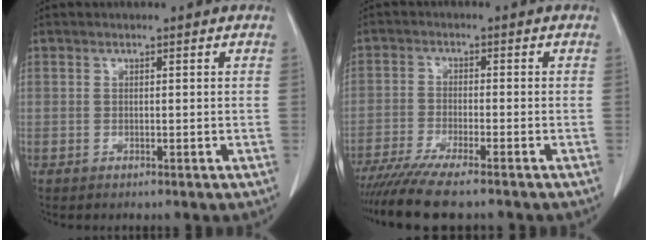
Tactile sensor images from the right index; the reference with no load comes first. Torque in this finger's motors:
{"motor_torque": [1.13, -1.01, 0.55, 0.15]}